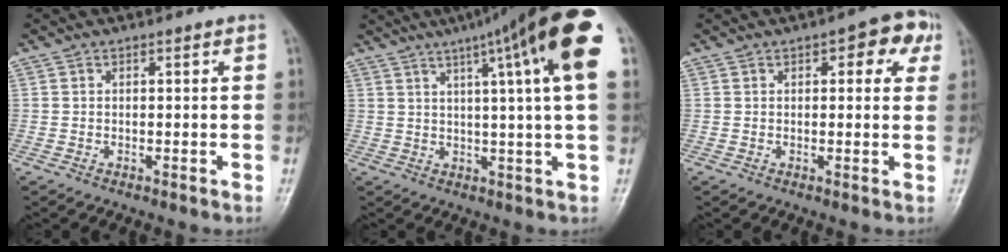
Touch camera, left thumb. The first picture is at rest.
{"total": 18.7, "force": [8.5, 1.1, 16.5], "torque": [-0.240, 0.005, 0.109]}
{"total": 6.7, "force": [2.8, 3.1, 5.2], "torque": [-0.030, 0.002, 0.023]}